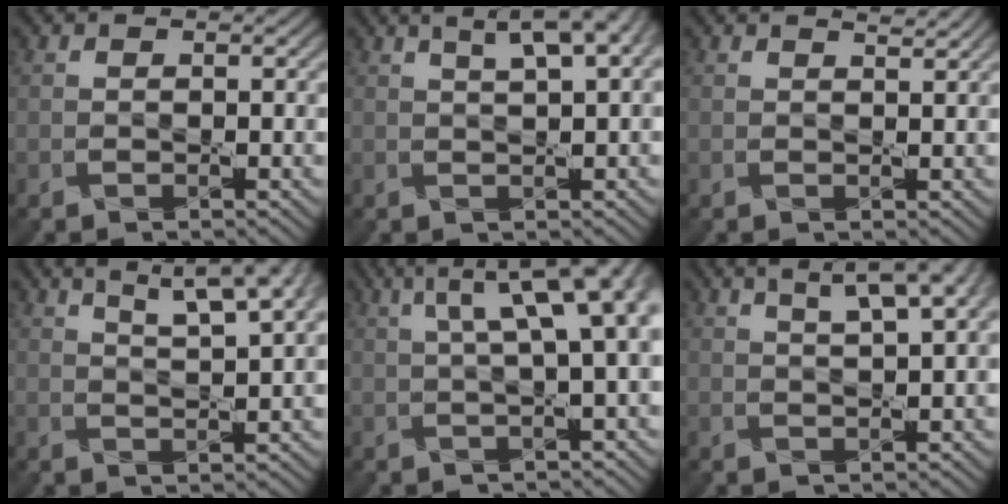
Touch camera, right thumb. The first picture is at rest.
{"total": 5.9, "force": [3.0, 1.3, 4.9], "torque": [-0.069, 0.022, 0.043]}
{"total": 1.3, "force": [1.2, 0.0, 0.2], "torque": [-0.011, -0.004, 0.012]}
{"total": 9.0, "force": [5.6, 2.1, 6.8], "torque": [-0.092, 0.025, 0.065]}
{"total": 10.7, "force": [2.7, 3.5, 9.8], "torque": [-0.114, 0.039, 0.027]}
{"total": 6.5, "force": [3.4, 1.4, 5.4], "torque": [-0.071, 0.023, 0.045]}